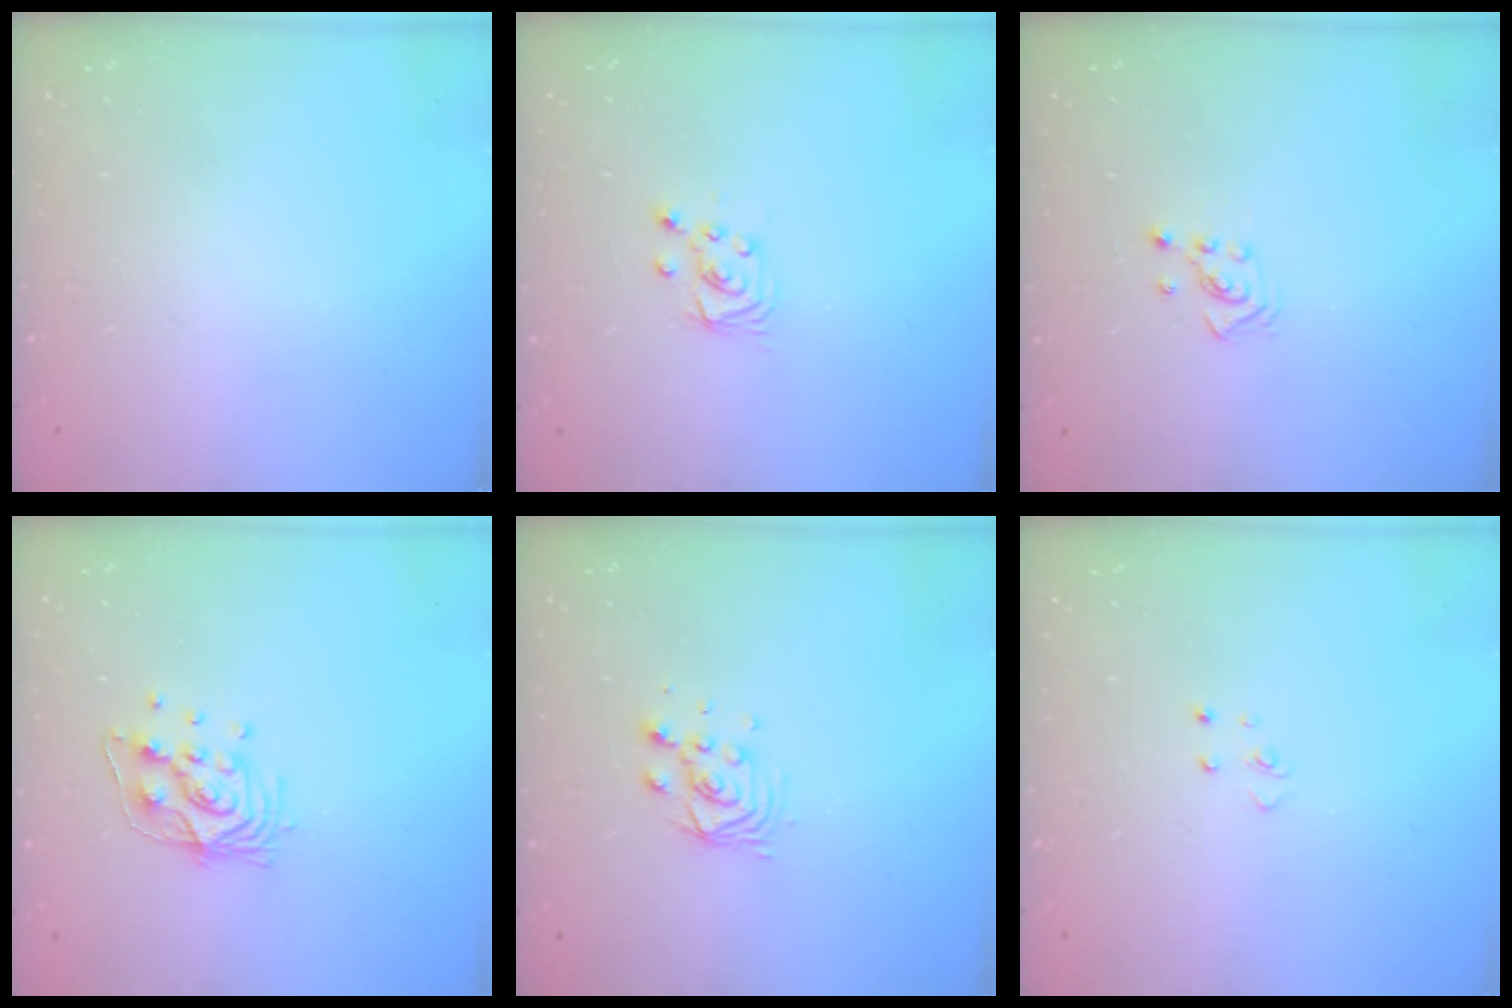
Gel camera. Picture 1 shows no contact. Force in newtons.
{"total": 4.0, "press": 4.0, "slide": 0.4}
{"total": 2.1, "press": 2.1, "slide": 0.3}
{"total": 10.3, "press": 10.3, "slide": 0.7}
{"total": 5.8, "press": 5.8, "slide": 0.5}
{"total": 2.8, "press": 2.8, "slide": 0.3}